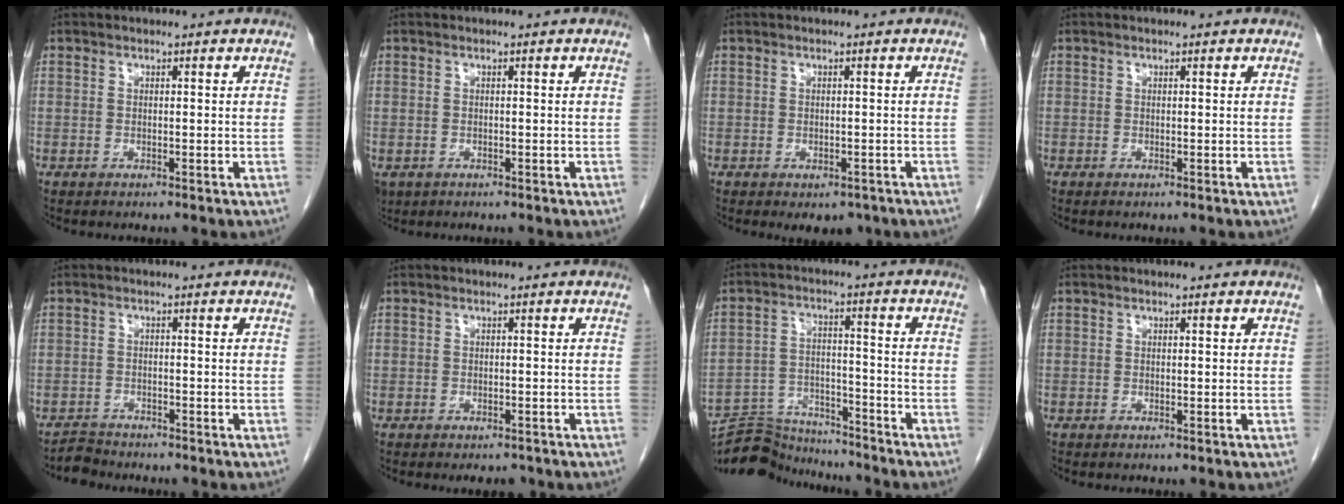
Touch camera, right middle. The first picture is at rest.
{"total": 2.7, "force": [-1.4, 2.1, 0.9], "torque": [-0.020, -0.002, -0.018]}
{"total": 3.1, "force": [-2.1, 1.9, 1.3], "torque": [-0.005, 0.000, -0.019]}
{"total": 0.0}
{"total": 2.2, "force": [-2.0, 0.4, -0.6], "torque": [0.010, -0.006, -0.037]}
{"total": 2.6, "force": [-2.1, 1.4, 0.6], "torque": [-0.004, 0.002, -0.026]}
{"total": 12.5, "force": [-12.3, 2.2, 1.4], "torque": [-0.023, 0.019, -0.197]}
{"total": 0.0}